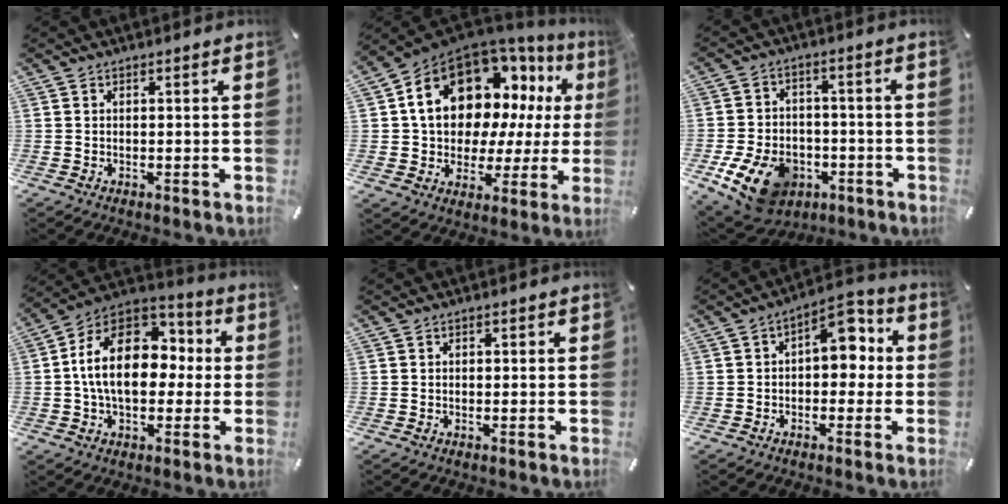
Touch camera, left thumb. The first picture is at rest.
{"total": 19.4, "force": [7.9, 12.9, 12.2], "torque": [-0.212, -0.048, 0.142]}
{"total": 13.9, "force": [-6.5, 9.6, 7.6], "torque": [-0.140, 0.039, -0.111]}
{"total": 19.0, "force": [1.0, 13.2, 13.6], "torque": [-0.253, 0.013, 0.013]}
{"total": 0.6, "force": [-0.2, 0.5, 0.2], "torque": [-0.002, 0.003, -0.005]}
{"total": 8.6, "force": [2.3, 5.4, 6.3], "torque": [-0.078, -0.016, 0.032]}